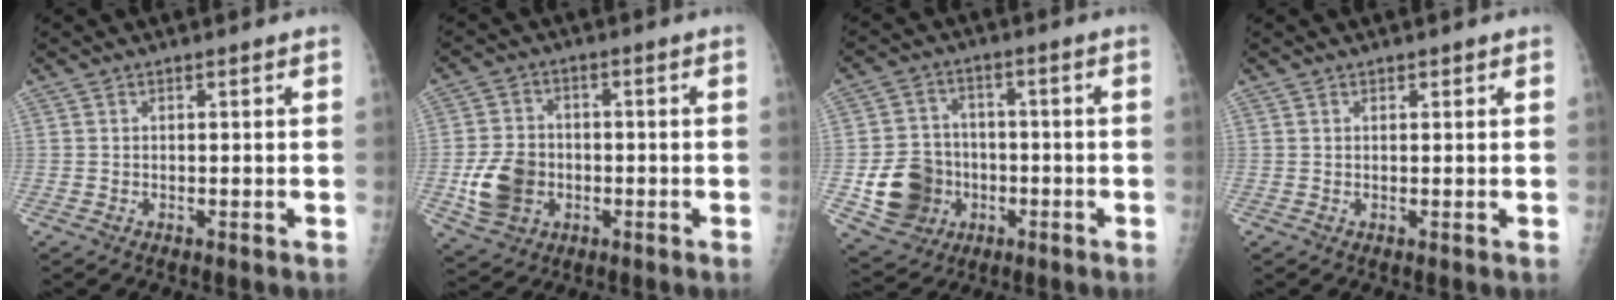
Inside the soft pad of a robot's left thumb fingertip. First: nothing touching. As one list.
[{"total": 9.7, "force": [-2.4, 7.7, 5.4], "torque": [-0.086, 0.009, -0.039]}, {"total": 12.0, "force": [-3.0, 10.5, 5.0], "torque": [-0.061, 0.015, -0.044]}, {"total": 0.6, "force": [0.4, 0.4, 0.3], "torque": [0.001, -0.001, 0.003]}]